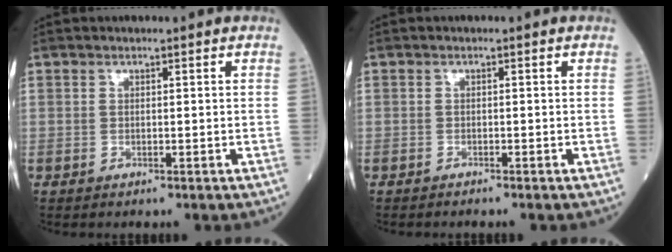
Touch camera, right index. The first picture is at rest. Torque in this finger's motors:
{"motor_torque": [-0.09, -0.02, 0.04, -0.01]}